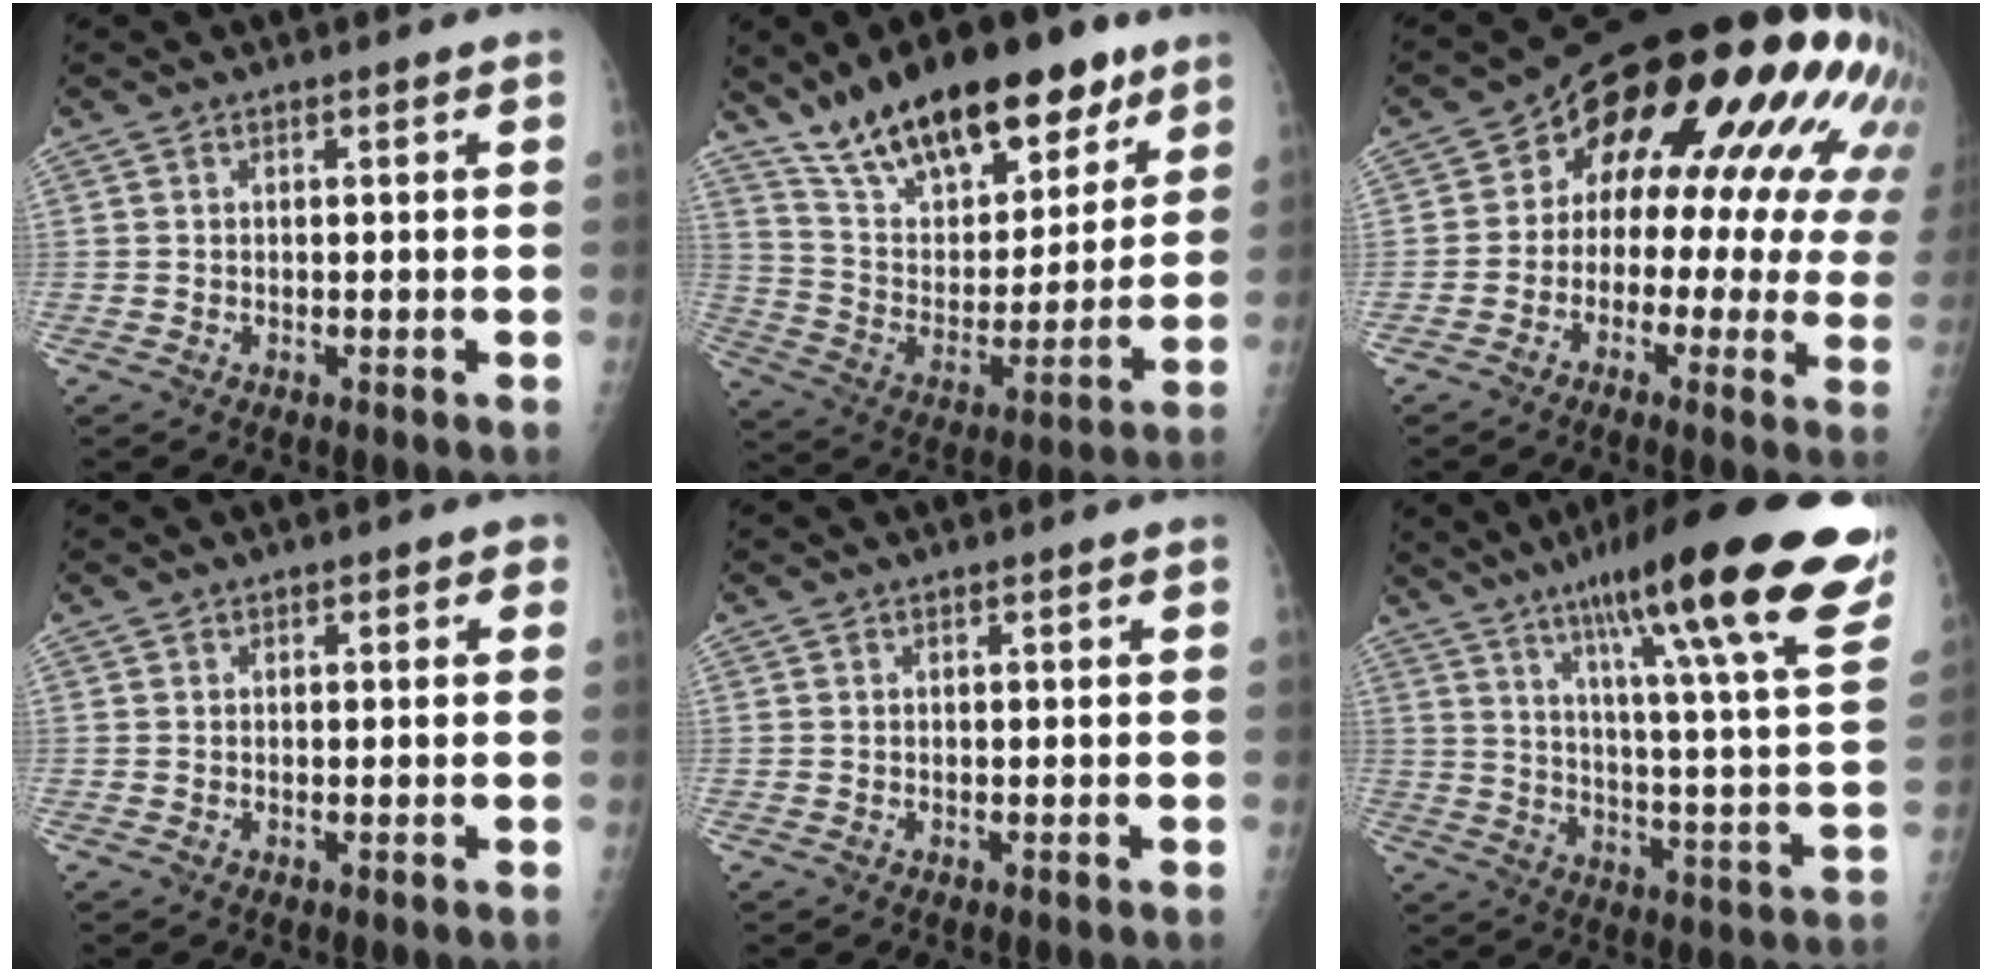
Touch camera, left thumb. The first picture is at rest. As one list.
[{"total": 25.2, "force": [17.1, 10.8, 15.0], "torque": [-0.204, -0.051, 0.284]}, {"total": 22.0, "force": [6.1, 11.8, 17.6], "torque": [-0.190, 0.044, 0.071]}, {"total": 1.6, "force": [0.4, 1.2, 0.9], "torque": [0.008, 0.004, -0.002]}, {"total": 0.0}, {"total": 29.2, "force": [18.3, 3.4, 22.5], "torque": [-0.307, -0.058, 0.263]}]